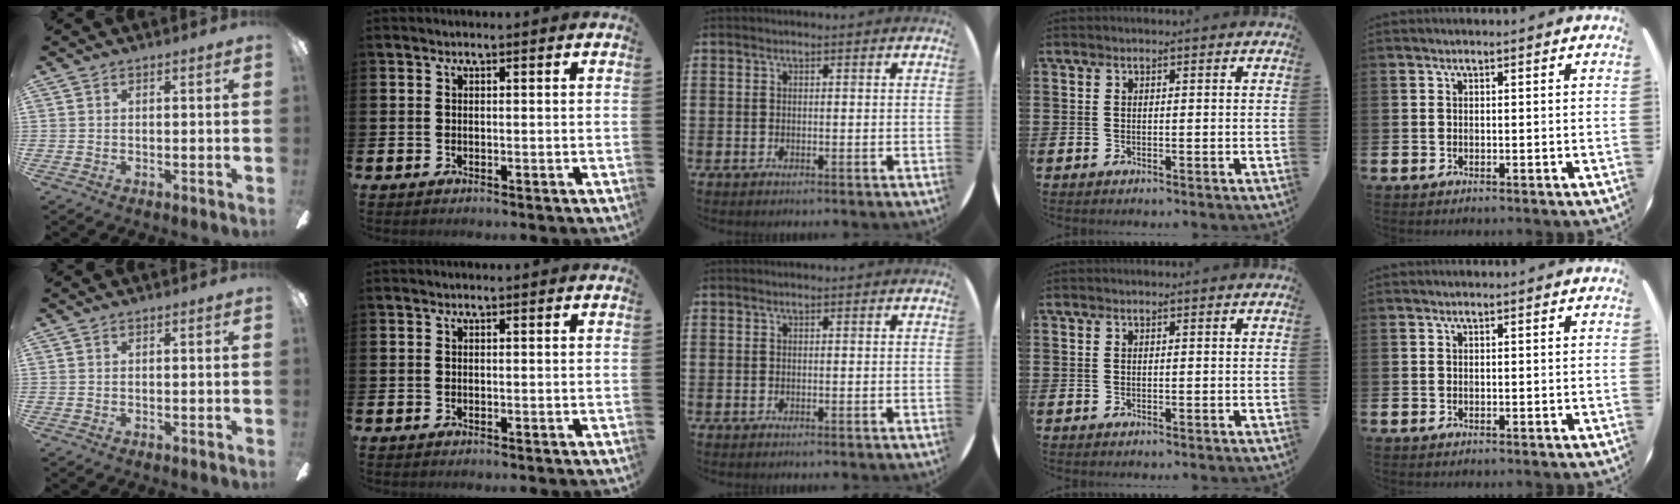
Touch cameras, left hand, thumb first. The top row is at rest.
{}